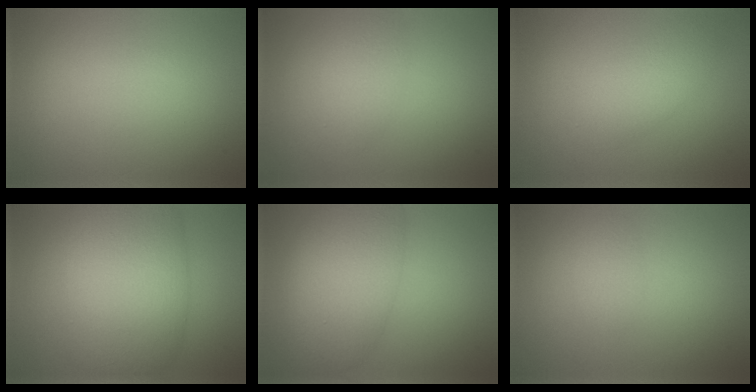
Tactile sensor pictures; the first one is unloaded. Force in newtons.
{"total": 2.0, "press": 2.0, "slide": 0.1}
{"total": 2.7, "press": 2.7, "slide": 0.1}
{"total": 9.8, "press": 9.8, "slide": 0.4}
{"total": 7.5, "press": 7.5, "slide": 0.4}
{"total": 1.0, "press": 1.0, "slide": 0.0}